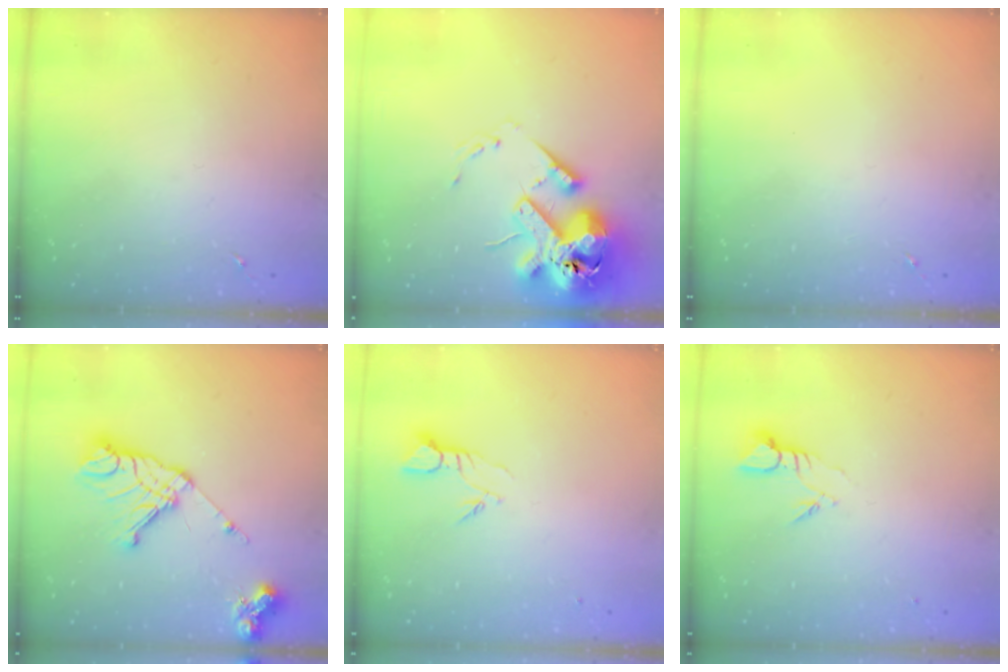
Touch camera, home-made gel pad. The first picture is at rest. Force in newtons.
{"total": 18.6, "press": 18.4, "slide": 3.2}
{"total": 0.0}
{"total": 18.6, "press": 18.5, "slide": 2.1}
{"total": 3.4, "press": 3.4, "slide": 0.2}
{"total": 3.8, "press": 3.8, "slide": 0.3}